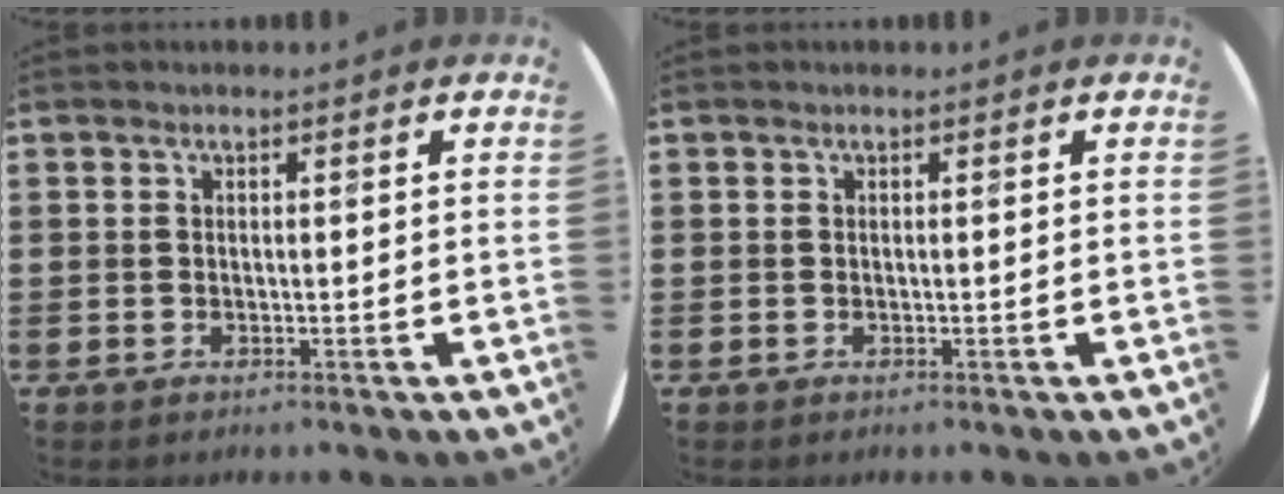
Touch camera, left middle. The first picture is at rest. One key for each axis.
{"total": 0.0}